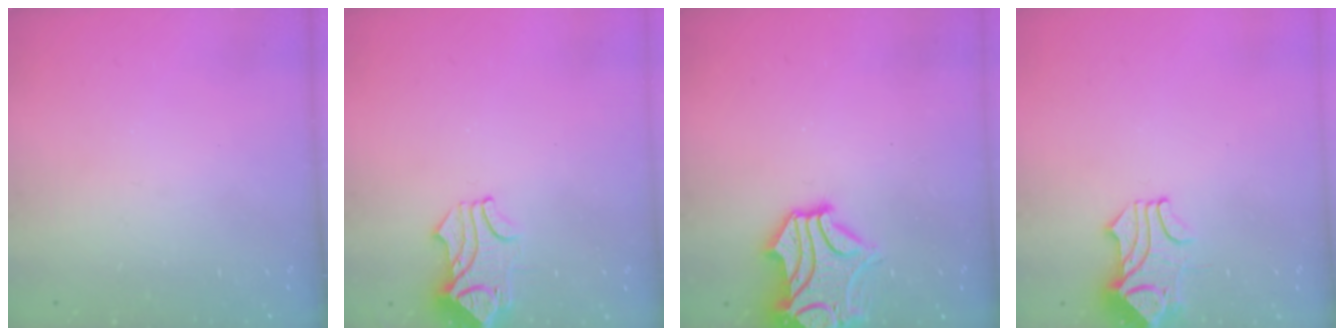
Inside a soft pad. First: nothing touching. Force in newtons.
{"total": 2.1, "press": 2.0, "slide": 0.6}
{"total": 2.0, "press": 1.6, "slide": 1.1}
{"total": 1.8, "press": 1.4, "slide": 1.2}